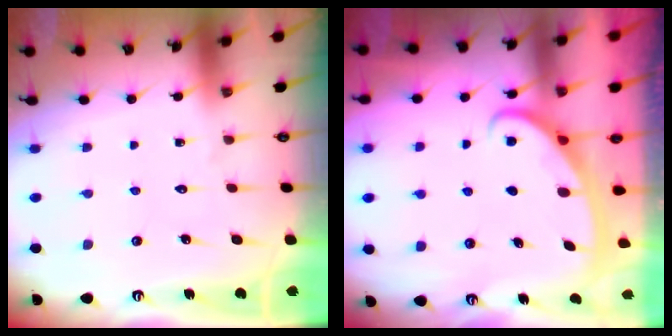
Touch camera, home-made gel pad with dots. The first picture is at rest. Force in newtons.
{"total": 2.8, "press": 2.8, "slide": 0.4}